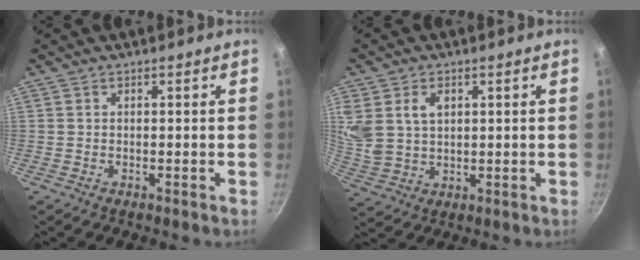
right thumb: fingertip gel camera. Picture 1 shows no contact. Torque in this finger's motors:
{"motor_torque": [0.52, 2.39, 1.06, 0.77, 0.11]}